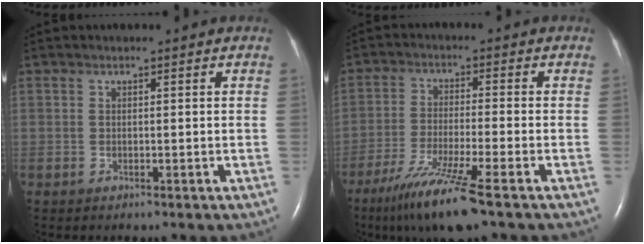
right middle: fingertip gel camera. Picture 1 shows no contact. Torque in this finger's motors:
{"motor_torque": [1.12, -1.02, 0.29, 0.12]}